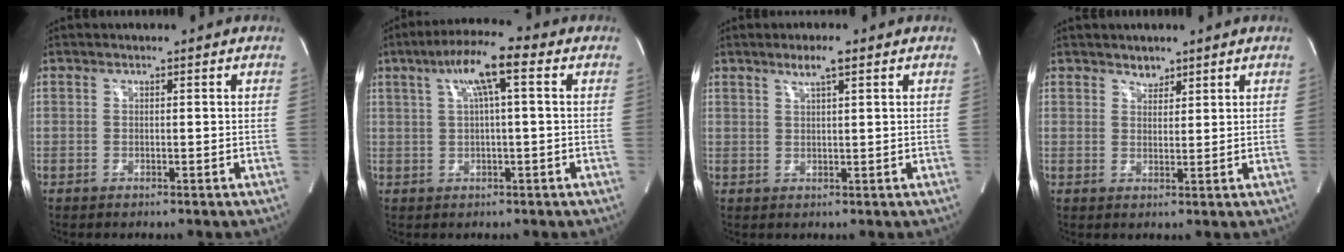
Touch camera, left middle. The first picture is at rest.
{"total": 7.7, "force": [2.7, 0.6, 7.2], "torque": [-0.133, 0.026, 0.045]}
{"total": 3.1, "force": [2.0, 0.1, 2.4], "torque": [-0.050, 0.003, 0.036]}
{"total": 1.9, "force": [1.6, 1.0, 0.3], "torque": [-0.003, -0.001, 0.026]}